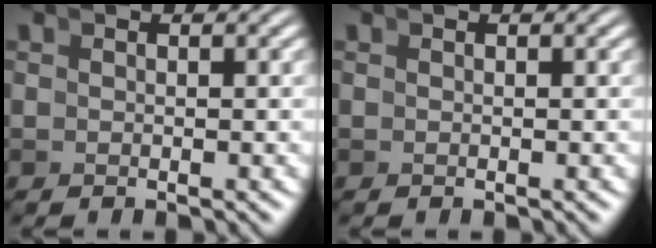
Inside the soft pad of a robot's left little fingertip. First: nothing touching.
{"total": 0.0}